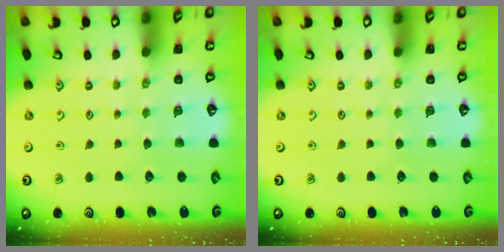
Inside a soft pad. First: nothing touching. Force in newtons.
{"total": 0.0}